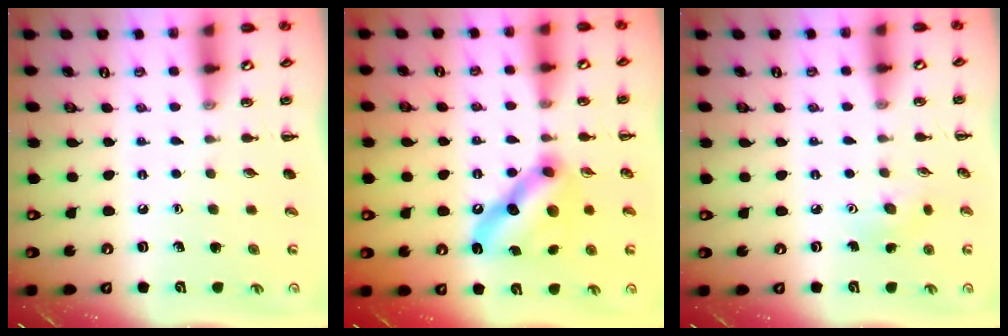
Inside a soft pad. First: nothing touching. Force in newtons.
{"total": 13.1, "press": 13.0, "slide": 1.4}
{"total": 3.6, "press": 3.5, "slide": 1.1}